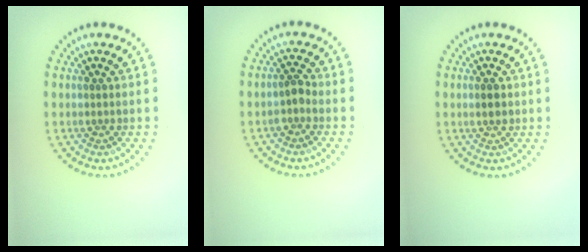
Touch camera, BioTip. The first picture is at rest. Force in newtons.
{"total": 1.1, "press": 1.0, "slide": 0.5}
{"total": 1.3, "press": 1.3, "slide": 0.1}